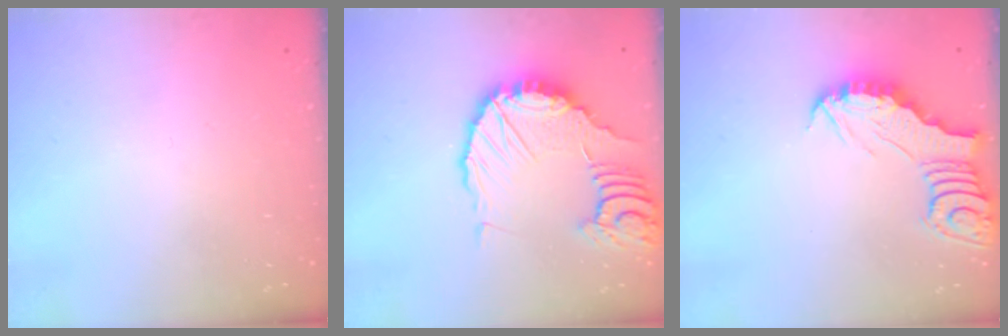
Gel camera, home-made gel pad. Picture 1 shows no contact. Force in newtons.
{"total": 14.3, "press": 14.2, "slide": 1.6}
{"total": 3.3, "press": 3.3, "slide": 0.4}